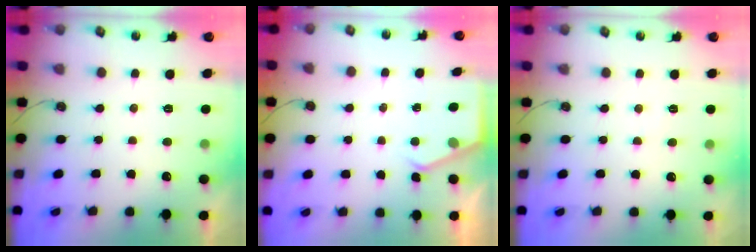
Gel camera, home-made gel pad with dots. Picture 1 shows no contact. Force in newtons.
{"total": 2.2, "press": 2.2, "slide": 0.3}
{"total": 2.8, "press": 2.8, "slide": 0.5}